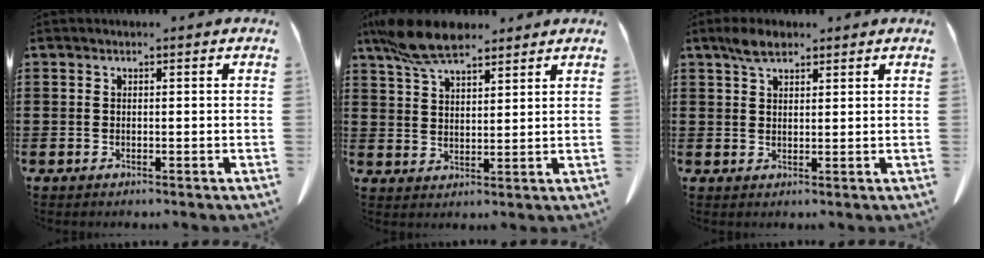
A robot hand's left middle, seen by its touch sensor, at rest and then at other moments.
{"total": 8.6, "force": [6.8, 2.7, 4.6], "torque": [-0.109, -0.010, 0.130]}
{"total": 3.5, "force": [2.5, 1.3, 2.0], "torque": [-0.045, 0.003, 0.047]}